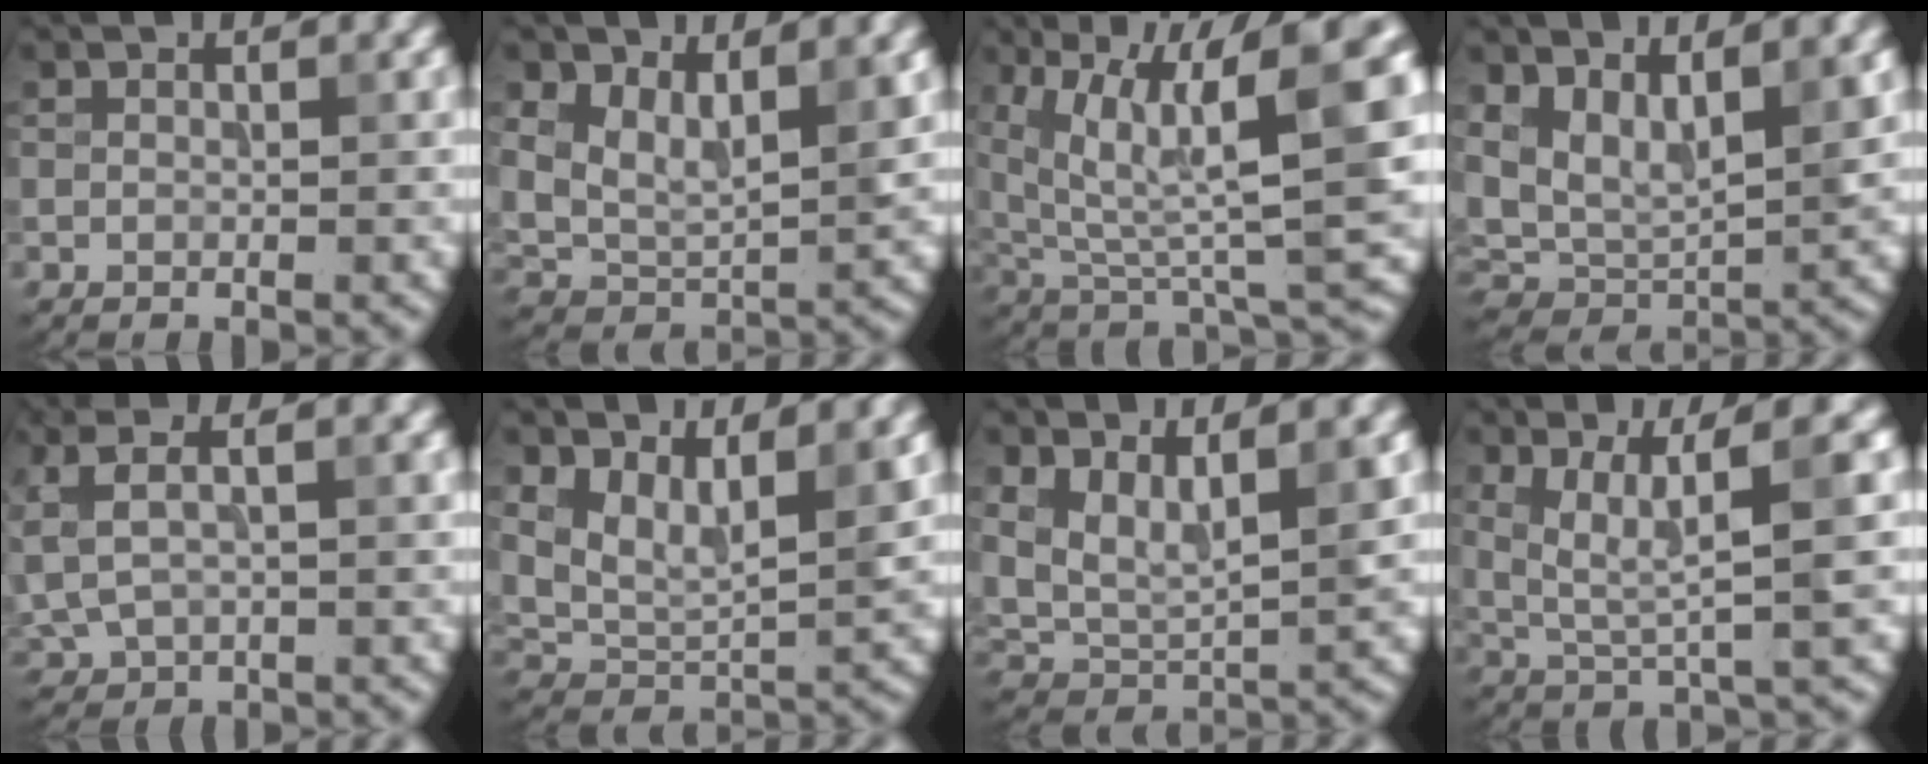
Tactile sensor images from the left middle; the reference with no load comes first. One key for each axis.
{"total": 5.4, "fx": 2.0, "fy": 3.0, "fz": 4.0, "tx": -0.086, "ty": -0.012, "tz": 0.040}
{"total": 11.4, "fx": 5.1, "fy": 3.5, "fz": 9.6, "tx": -0.176, "ty": 0.003, "tz": 0.097}
{"total": 6.6, "fx": 2.4, "fy": 3.5, "fz": 5.0, "tx": -0.108, "ty": -0.012, "tz": 0.045}
{"total": 6.1, "fx": 2.2, "fy": 3.3, "fz": 4.6, "tx": -0.123, "ty": 0.017, "tz": 0.050}
{"total": 6.1, "fx": 2.9, "fy": 2.9, "fz": 4.5, "tx": -0.096, "ty": -0.013, "tz": 0.057}
{"total": 5.4, "fx": 2.2, "fy": 2.3, "fz": 4.3, "tx": -0.099, "ty": -0.010, "tz": 0.046}
{"total": 5.3, "fx": 1.5, "fy": 0.6, "fz": 5.1, "tx": -0.100, "ty": -0.005, "tz": 0.035}